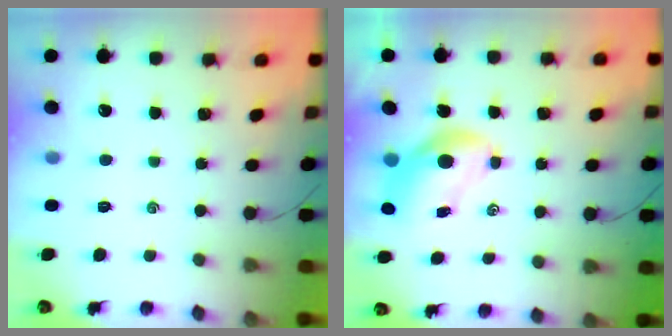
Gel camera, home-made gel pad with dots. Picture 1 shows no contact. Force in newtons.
{"total": 8.4, "press": 8.2, "slide": 1.7}